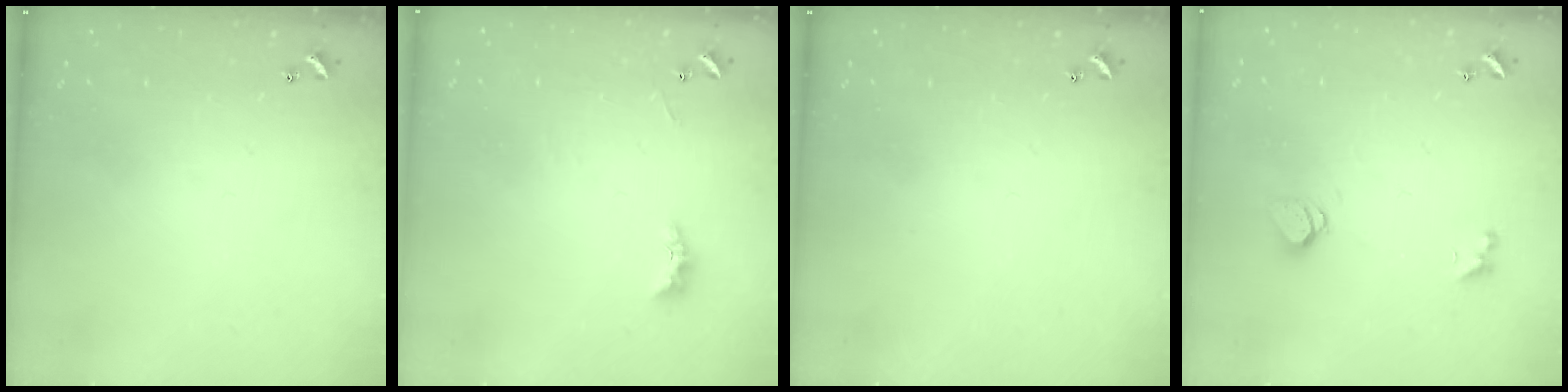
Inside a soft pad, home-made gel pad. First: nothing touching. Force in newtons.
{"total": 2.5, "press": 2.5, "slide": 0.6}
{"total": 0.0}
{"total": 1.5, "press": 1.4, "slide": 0.5}